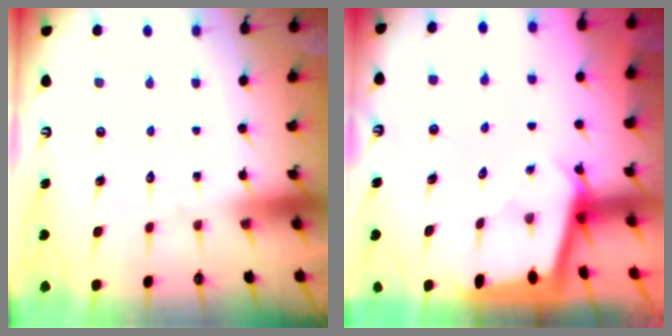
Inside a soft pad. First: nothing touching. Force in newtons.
{"total": 2.1, "press": 2.1, "slide": 0.1}